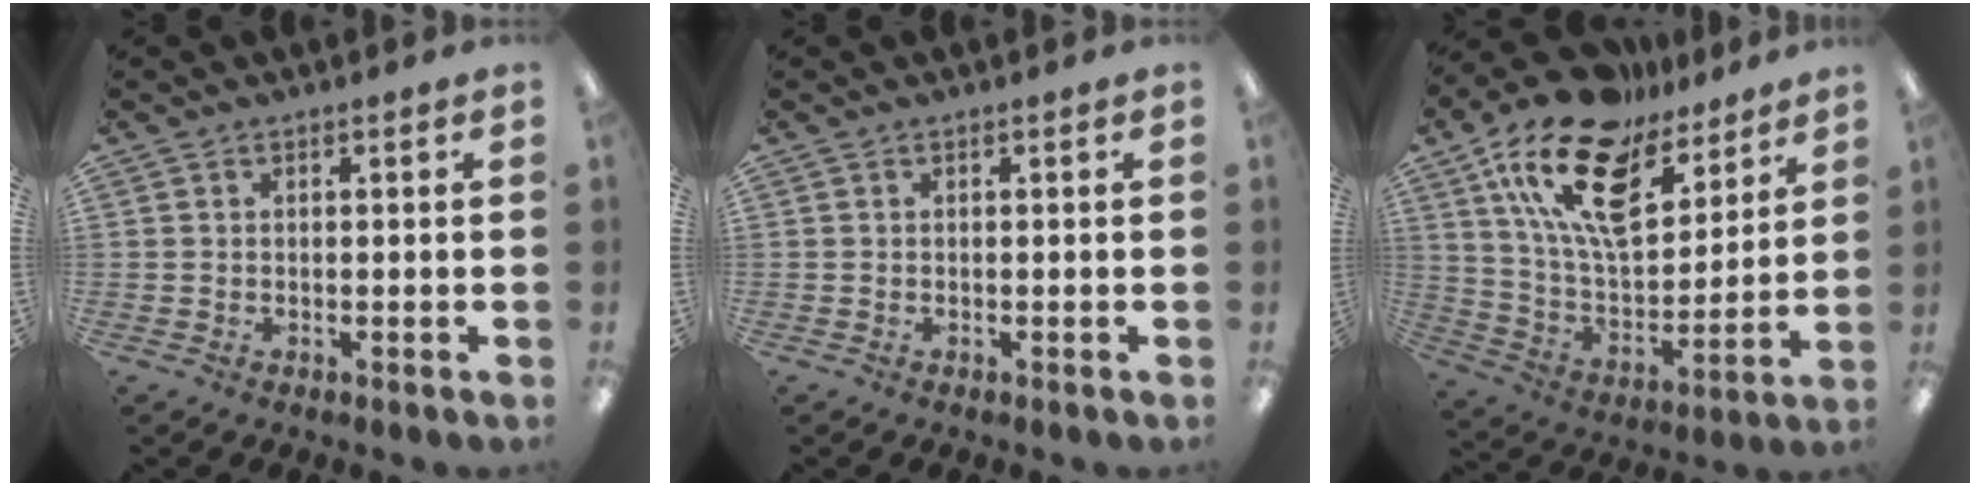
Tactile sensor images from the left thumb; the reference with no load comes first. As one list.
[{"total": 0.0}, {"total": 20.9, "force": [13.2, 9.9, 12.7], "torque": [-0.253, -0.079, 0.232]}]